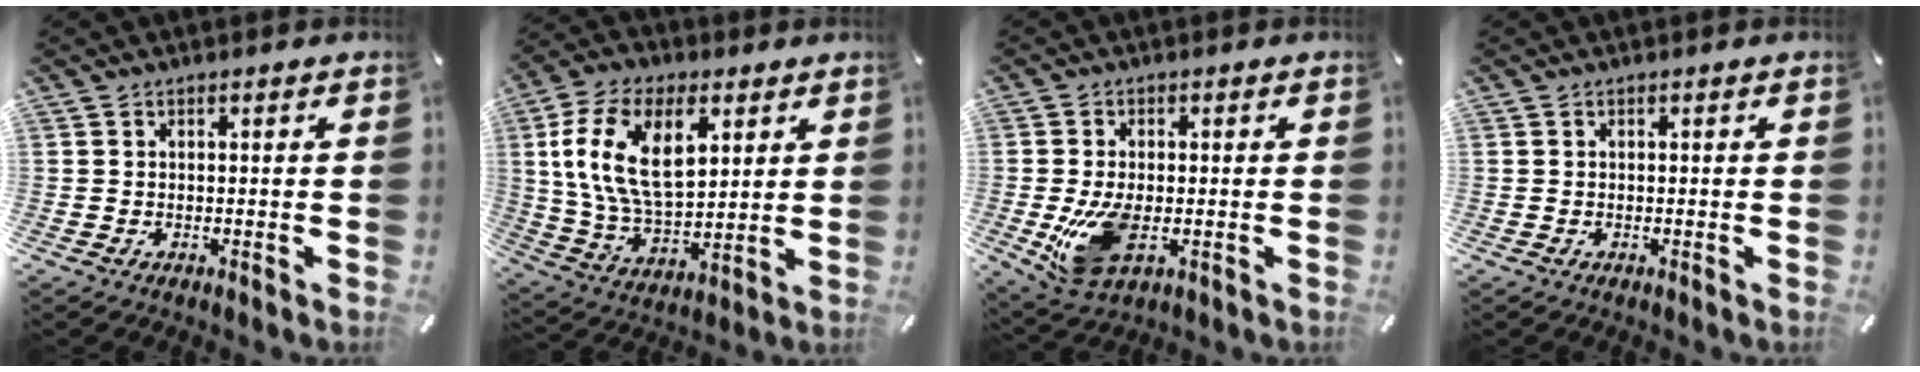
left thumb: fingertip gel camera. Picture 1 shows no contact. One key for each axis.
{"total": 17.9, "fx": 6.2, "fy": 10.4, "fz": 13.2, "tx": -0.281, "ty": -0.004, "tz": 0.108}
{"total": 9.6, "fx": -1.1, "fy": 5.5, "fz": 7.8, "tx": -0.164, "ty": -0.018, "tz": -0.019}
{"total": 0.0}